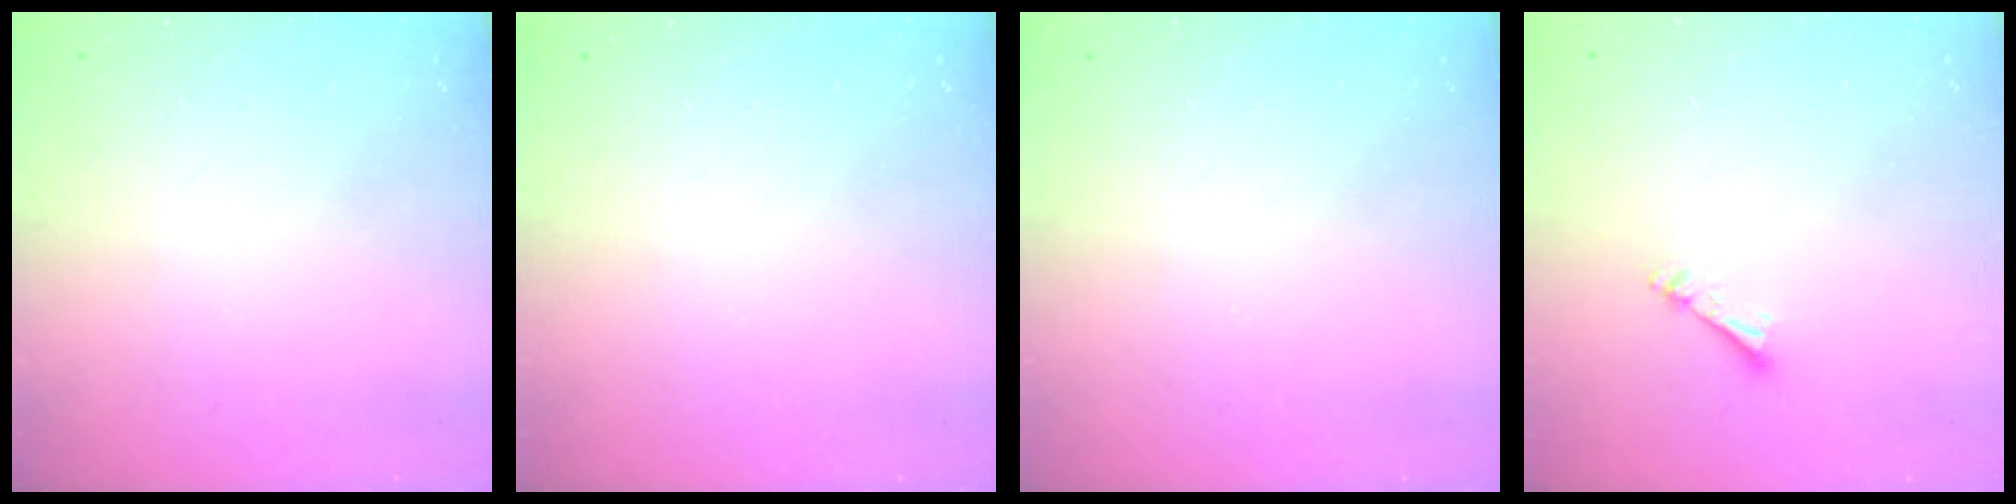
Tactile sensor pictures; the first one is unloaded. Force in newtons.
{"total": 0.0}
{"total": 0.0}
{"total": 3.8, "press": 3.8, "slide": 0.3}